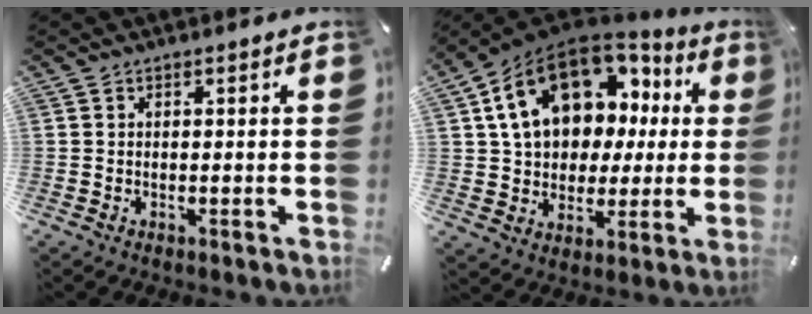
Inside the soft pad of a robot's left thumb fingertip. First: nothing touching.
{"total": 18.9, "force": [7.2, 13.4, 11.3], "torque": [-0.211, -0.027, 0.132]}